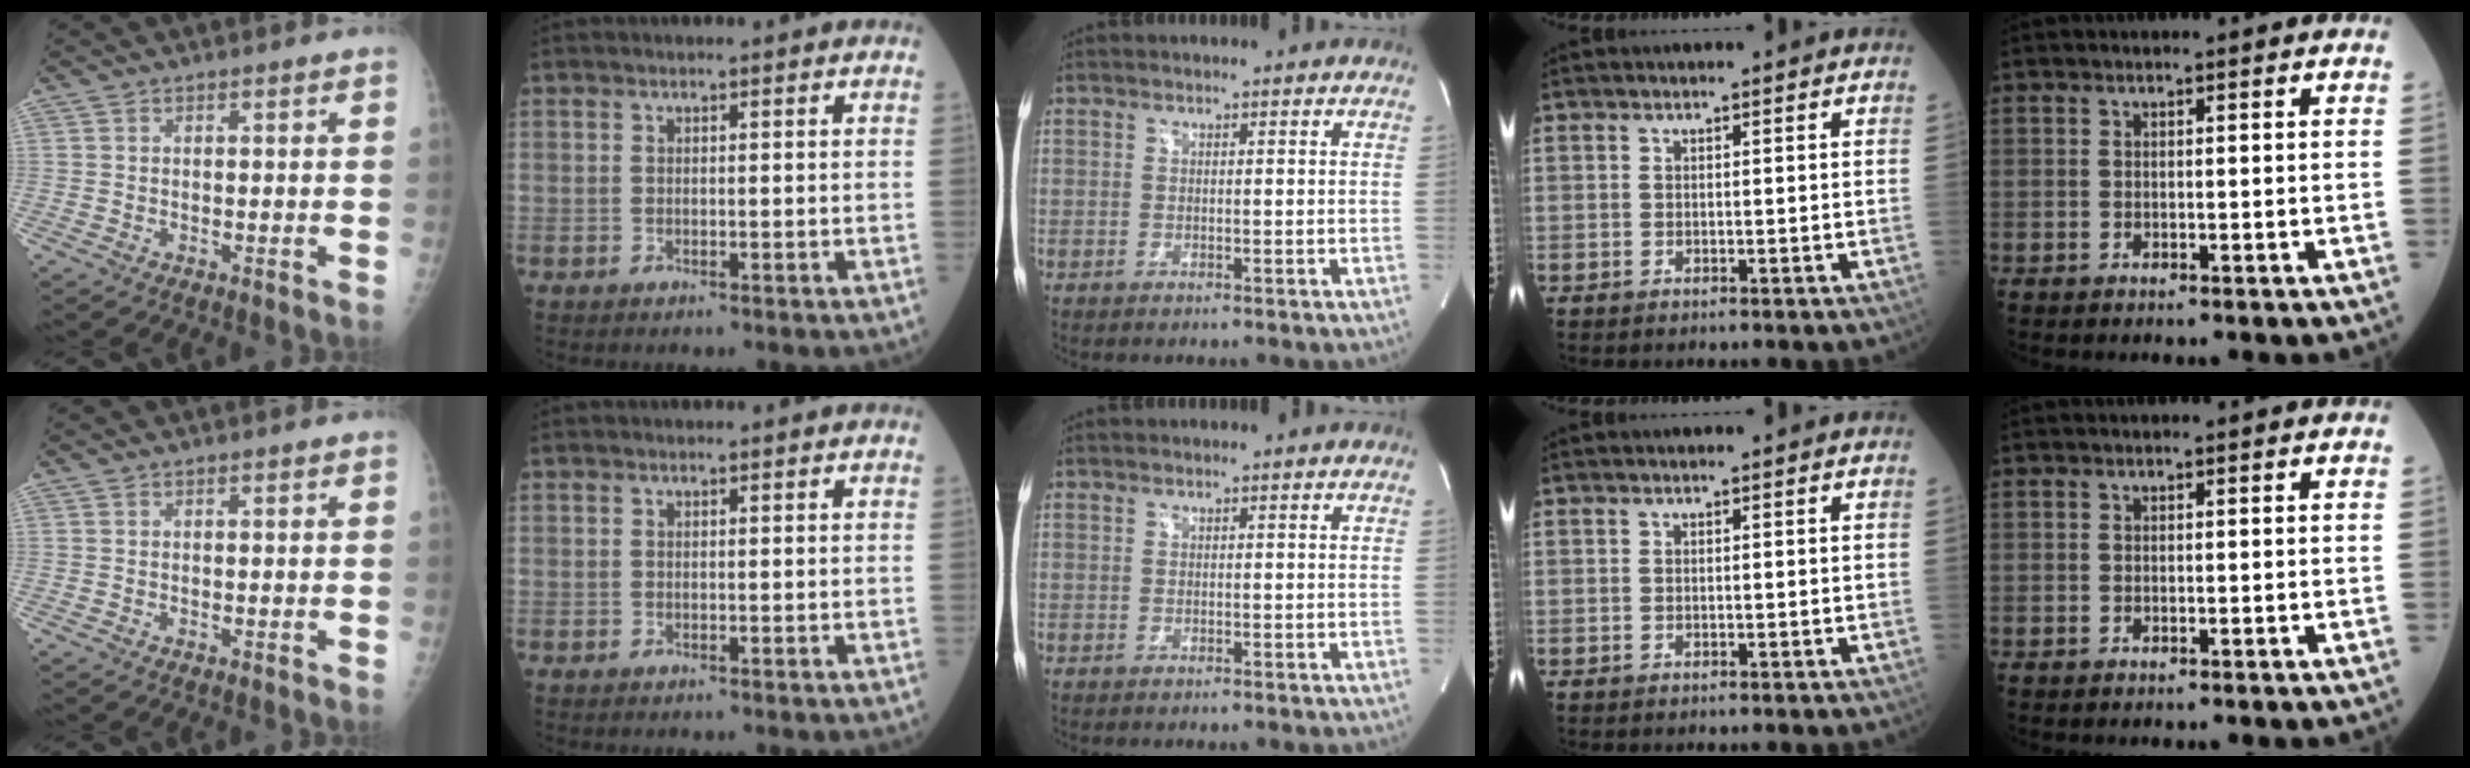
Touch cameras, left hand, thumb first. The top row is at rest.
{}